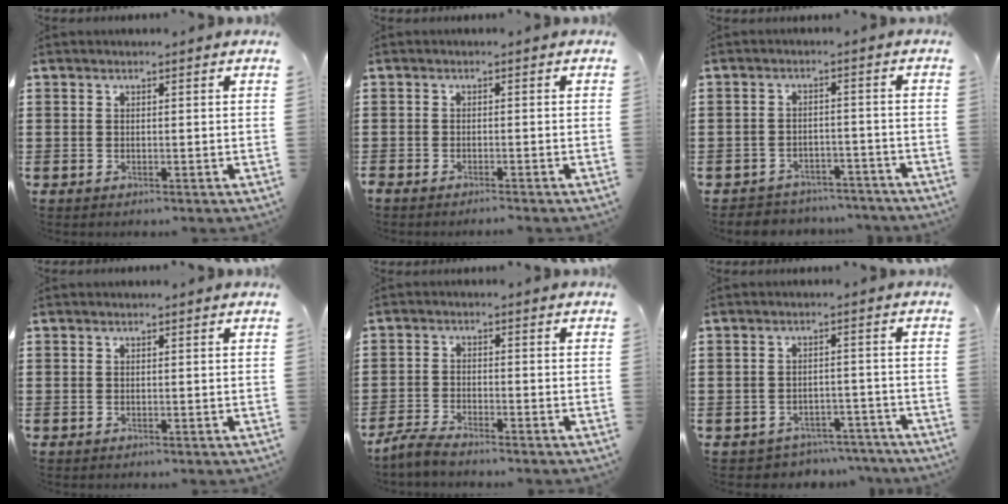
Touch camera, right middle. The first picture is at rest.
{"total": 1.1, "force": [-1.0, -0.1, 0.3], "torque": [-0.005, 0.000, -0.020]}
{"total": 3.3, "force": [-3.3, 0.4, -0.2], "torque": [-0.004, -0.003, -0.070]}
{"total": 0.0}
{"total": 3.2, "force": [-3.1, 0.0, 1.0], "torque": [-0.034, -0.004, -0.066]}
{"total": 2.9, "force": [-2.9, 0.4, -0.2], "torque": [-0.006, -0.002, -0.063]}